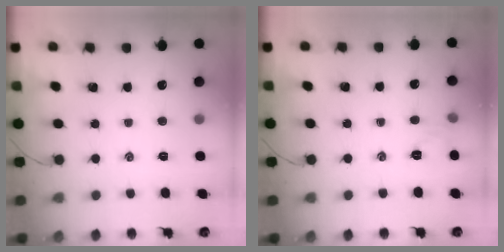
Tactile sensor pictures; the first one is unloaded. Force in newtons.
{"total": 5.3, "press": 5.1, "slide": 1.5}